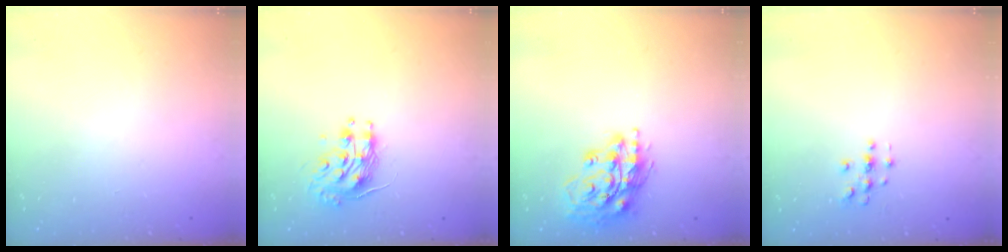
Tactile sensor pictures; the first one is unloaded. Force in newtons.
{"total": 9.3, "press": 9.3, "slide": 0.5}
{"total": 16.9, "press": 16.7, "slide": 2.3}
{"total": 2.9, "press": 2.9, "slide": 0.3}